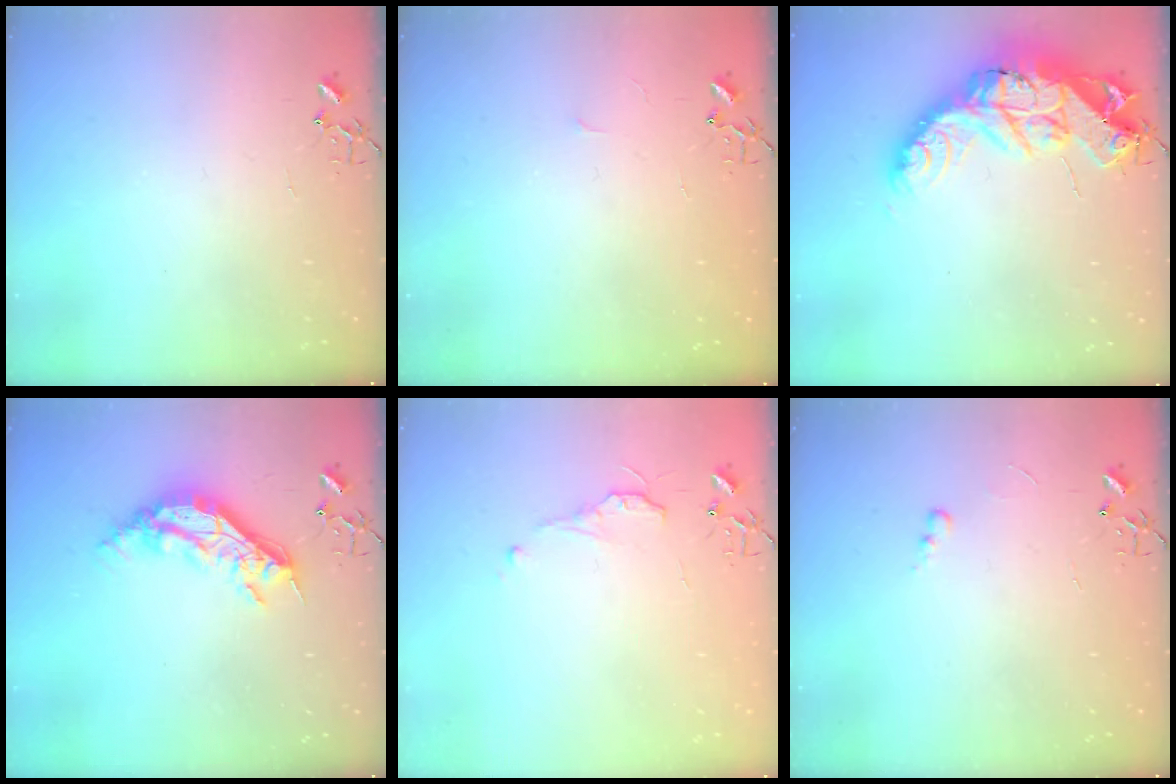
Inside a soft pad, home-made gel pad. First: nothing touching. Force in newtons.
{"total": 3.4, "press": 3.4, "slide": 0.4}
{"total": 21.4, "press": 21.3, "slide": 1.7}
{"total": 17.2, "press": 17.2, "slide": 0.3}
{"total": 6.2, "press": 6.1, "slide": 0.8}
{"total": 3.5, "press": 3.5, "slide": 0.5}